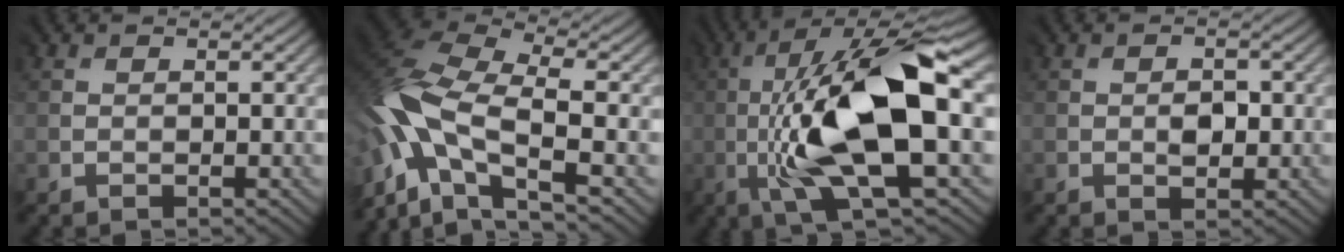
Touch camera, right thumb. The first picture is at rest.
{"total": 12.7, "force": [-3.9, 7.0, 9.8], "torque": [-0.232, -0.007, -0.077]}
{"total": 13.7, "force": [-1.1, 3.8, 13.2], "torque": [-0.247, 0.021, -0.016]}
{"total": 1.3, "force": [-0.3, 1.0, 0.8], "torque": [-0.013, 0.000, -0.002]}